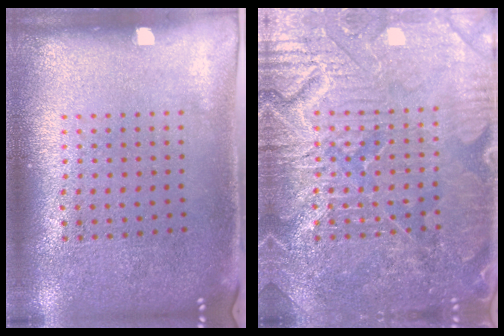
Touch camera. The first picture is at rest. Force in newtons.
{"total": 7.1, "press": 7.1, "slide": 1.0}